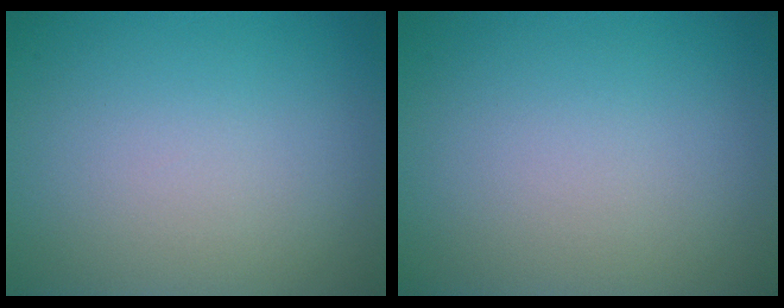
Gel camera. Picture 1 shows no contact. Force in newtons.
{"total": 0.0}